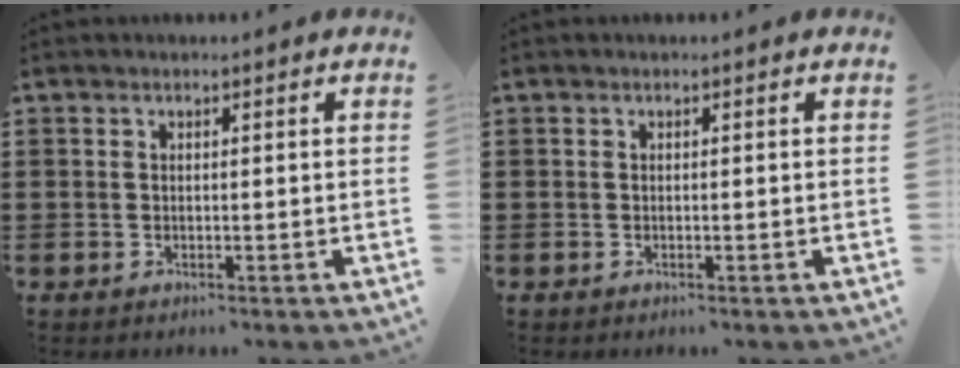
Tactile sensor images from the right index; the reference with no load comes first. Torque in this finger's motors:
{"motor_torque": [0.09, 0.03, 0.01, 0.00]}